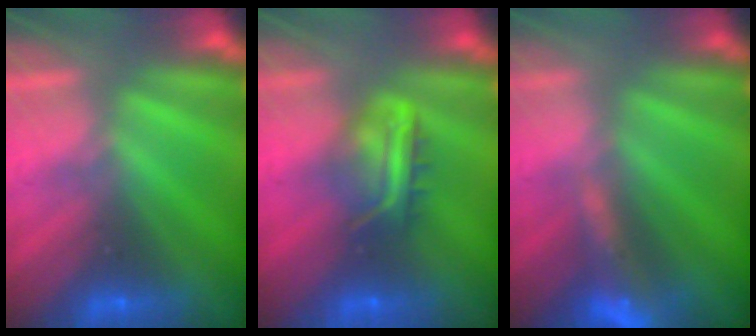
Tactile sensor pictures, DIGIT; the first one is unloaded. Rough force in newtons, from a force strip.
{"total": 7.5}
{"total": 6.8}